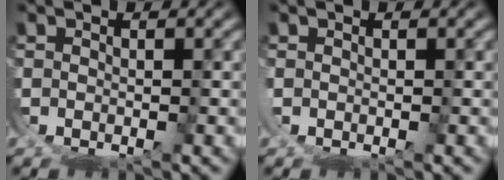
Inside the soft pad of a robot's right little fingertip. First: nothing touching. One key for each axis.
{"total": 0.6, "fx": 0.2, "fy": 0.4, "fz": 0.4, "tx": -0.015, "ty": -0.002, "tz": 0.005}